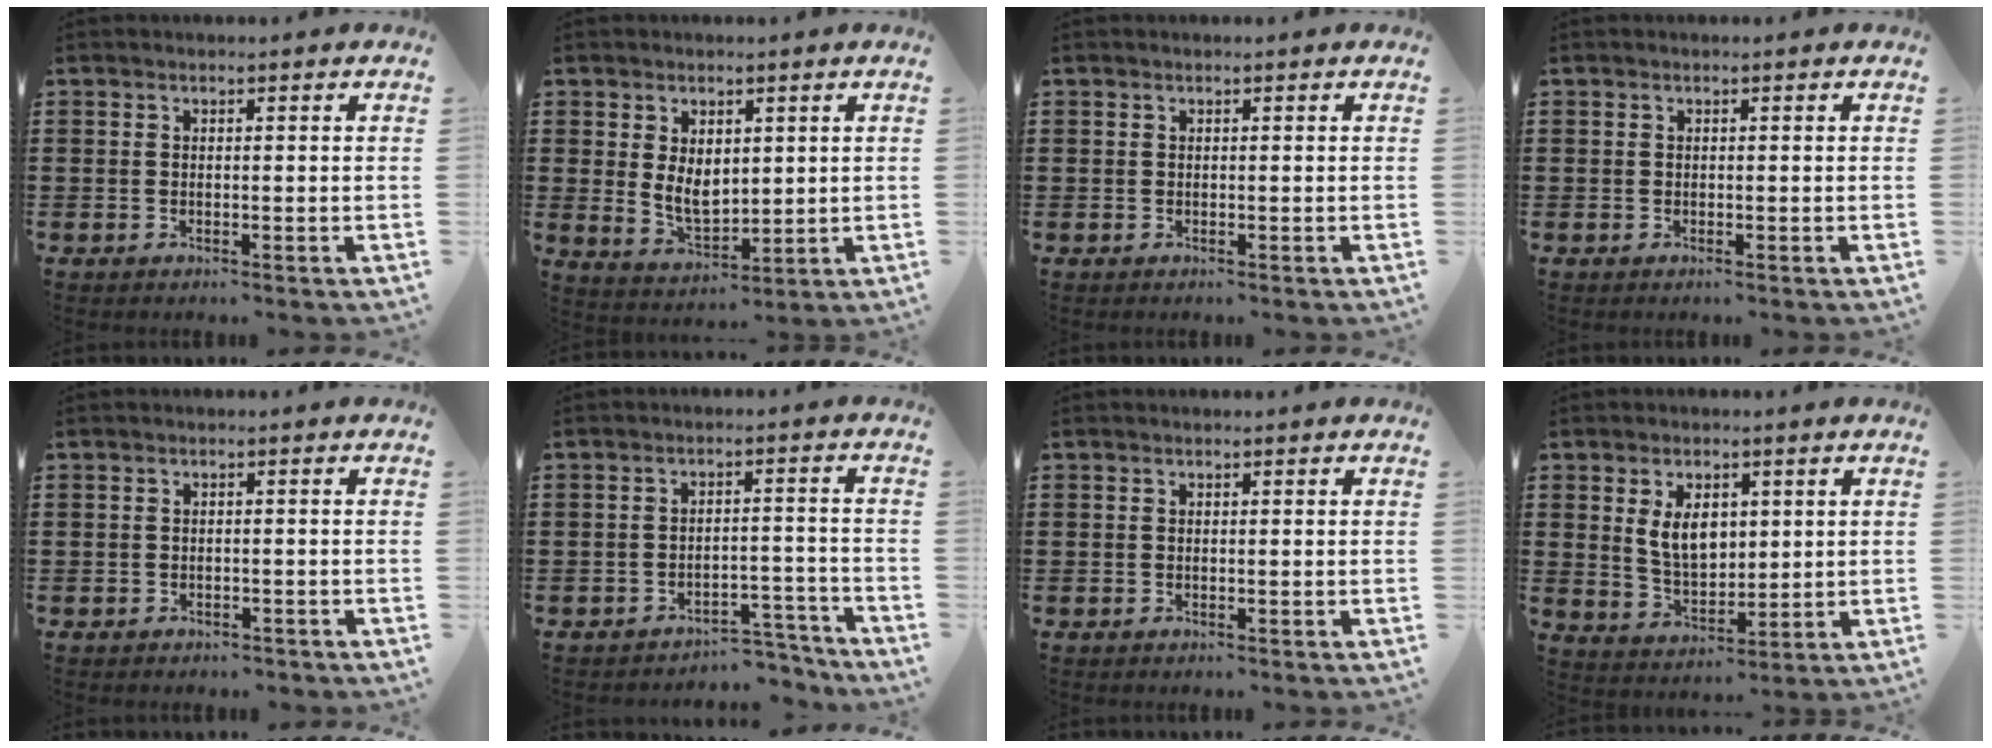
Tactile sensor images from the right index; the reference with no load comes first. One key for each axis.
{"total": 5.4, "fx": 1.4, "fy": 3.7, "fz": 3.7, "tx": -0.069, "ty": 0.006, "tz": 0.027}
{"total": 0.0}
{"total": 0.0}
{"total": 1.0, "fx": -0.8, "fy": 0.5, "fz": -0.1, "tx": -0.003, "ty": 0.004, "tz": -0.020}
{"total": 3.7, "fx": -3.5, "fy": 0.7, "fz": 1.0, "tx": -0.019, "ty": 0.007, "tz": -0.071}
{"total": 0.0}
{"total": 6.3, "fx": 1.8, "fy": 3.9, "fz": 4.7, "tx": -0.088, "ty": 0.006, "tz": 0.028}